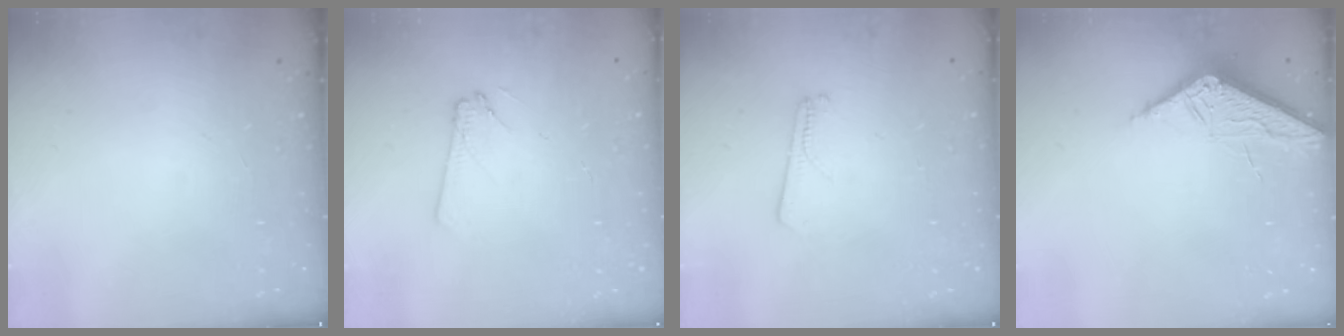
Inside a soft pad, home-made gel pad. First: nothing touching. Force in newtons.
{"total": 3.0, "press": 3.0, "slide": 0.4}
{"total": 2.6, "press": 2.6, "slide": 0.3}
{"total": 7.4, "press": 7.3, "slide": 0.8}